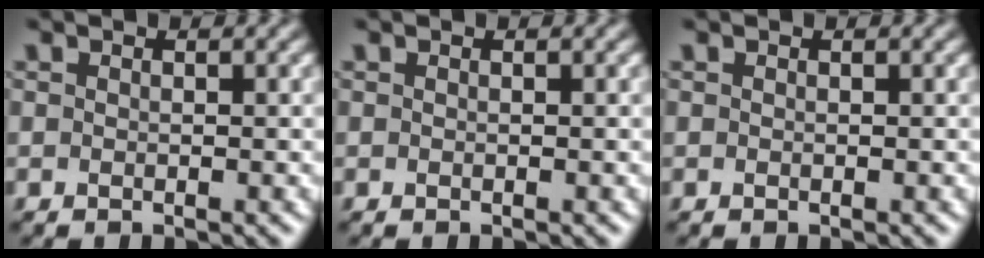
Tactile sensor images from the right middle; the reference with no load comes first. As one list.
[{"total": 0.0}, {"total": 0.0}]